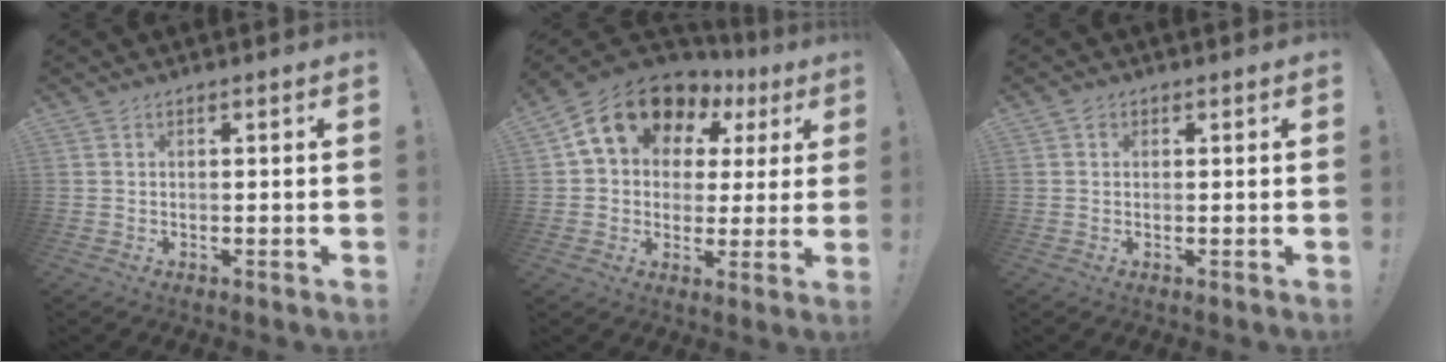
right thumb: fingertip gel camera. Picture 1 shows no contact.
{"total": 14.3, "force": [8.2, 9.5, 6.8], "torque": [-0.101, -0.052, 0.150]}
{"total": 0.8, "force": [0.2, 0.7, 0.2], "torque": [-0.003, 0.004, 0.003]}